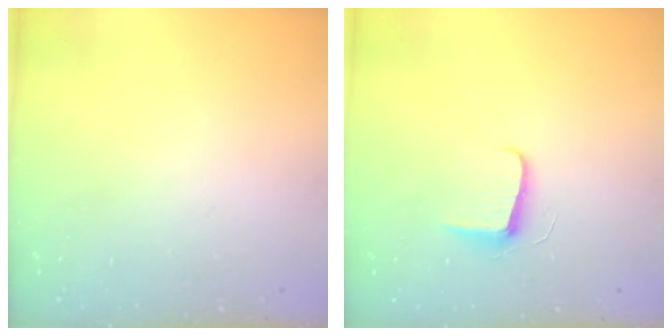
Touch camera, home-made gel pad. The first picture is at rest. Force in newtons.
{"total": 6.2, "press": 6.2, "slide": 0.8}